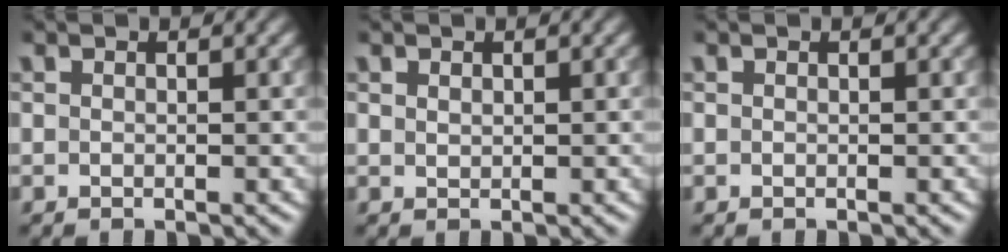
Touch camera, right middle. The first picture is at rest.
{"total": 0.6, "force": [0.4, 0.3, 0.2], "torque": [-0.005, -0.001, 0.010]}
{"total": 0.0}